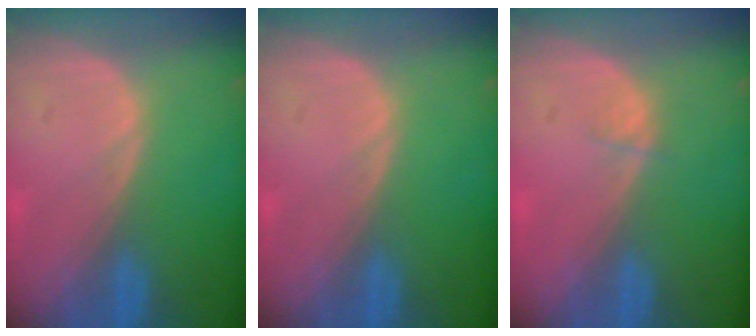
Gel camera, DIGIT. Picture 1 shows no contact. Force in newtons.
{"total": 0.0}
{"total": 0.8, "press": 0.7, "slide": 0.4}